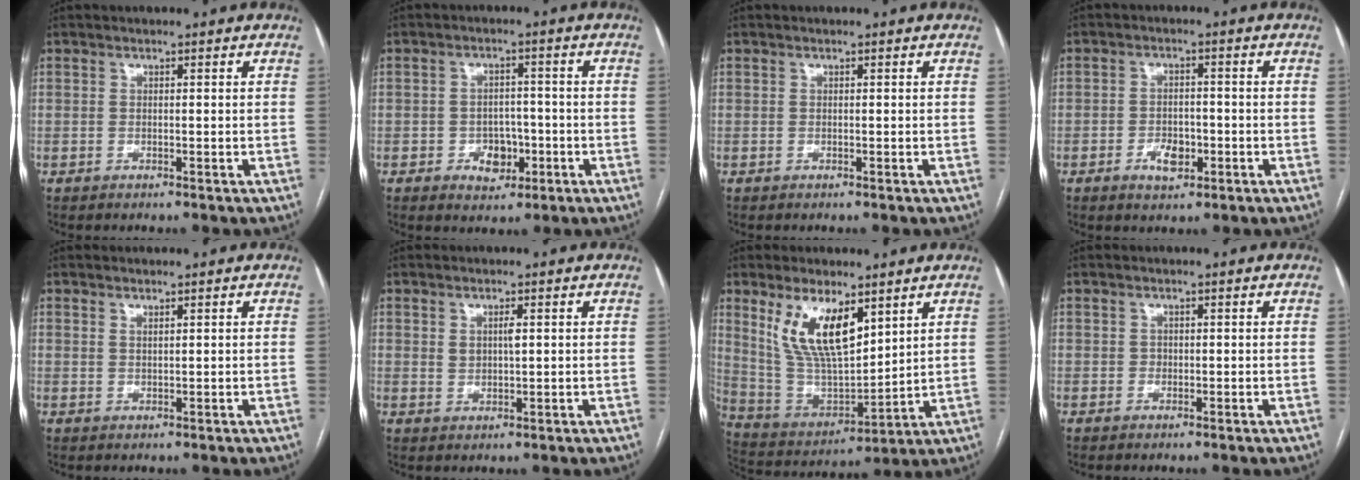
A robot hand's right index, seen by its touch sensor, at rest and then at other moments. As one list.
[{"total": 4.7, "force": [-1.7, 3.4, 2.7], "torque": [-0.033, 0.011, -0.019]}, {"total": 0.0}, {"total": 4.1, "force": [-1.7, 2.4, 2.8], "torque": [-0.045, 0.004, -0.023]}, {"total": 0.7, "force": [0.6, 0.1, 0.4], "torque": [-0.011, -0.004, 0.011]}, {"total": 2.3, "force": [0.8, 1.0, 2.0], "torque": [-0.037, -0.002, 0.016]}, {"total": 13.2, "force": [6.9, 4.7, 10.2], "torque": [-0.202, 0.000, 0.144]}, {"total": 0.7, "force": [0.0, 0.7, 0.1], "torque": [0.003, 0.003, -0.001]}]